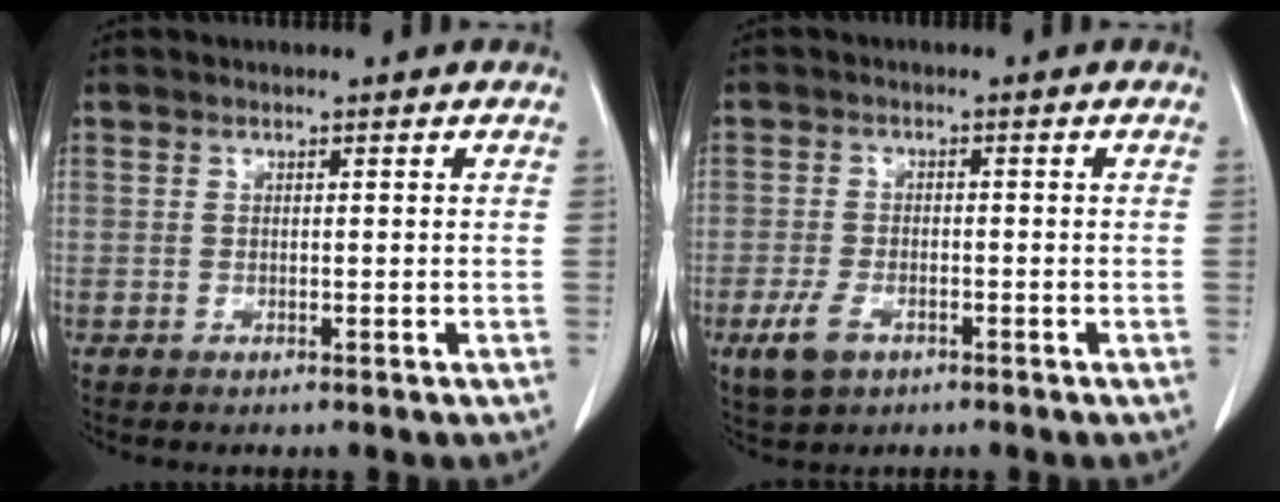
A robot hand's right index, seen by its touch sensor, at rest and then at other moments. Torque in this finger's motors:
{"motor_torque": [-0.13, -0.11, -0.22, -0.09]}